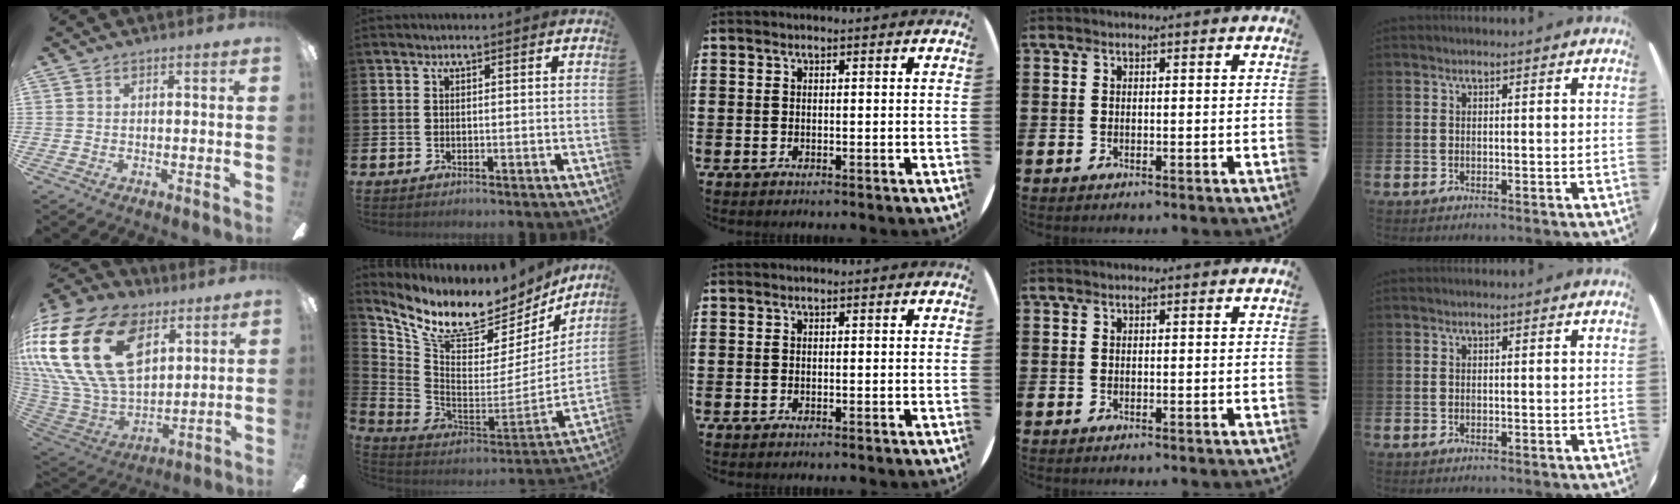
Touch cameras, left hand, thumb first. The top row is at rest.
{"thumb": {"total": 31.9, "force": [11.3, 20.5, 21.7], "torque": [-0.474, -0.048, 0.219]}, "index": {"total": 9.1, "force": [7.8, 4.0, 2.4], "torque": [-0.088, -0.068, 0.136]}}